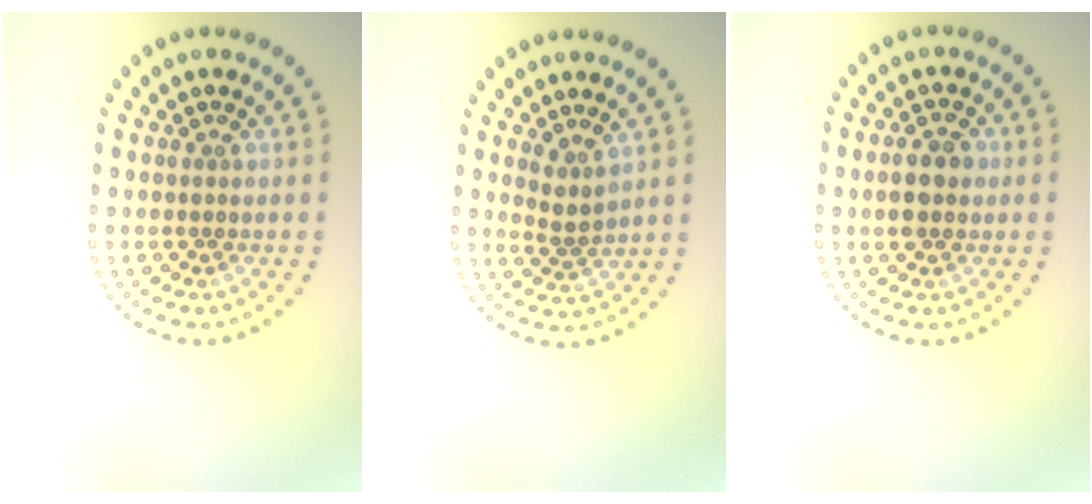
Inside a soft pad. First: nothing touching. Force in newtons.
{"total": 1.6, "press": 1.2, "slide": 1.1}
{"total": 3.2, "press": 3.2, "slide": 0.2}